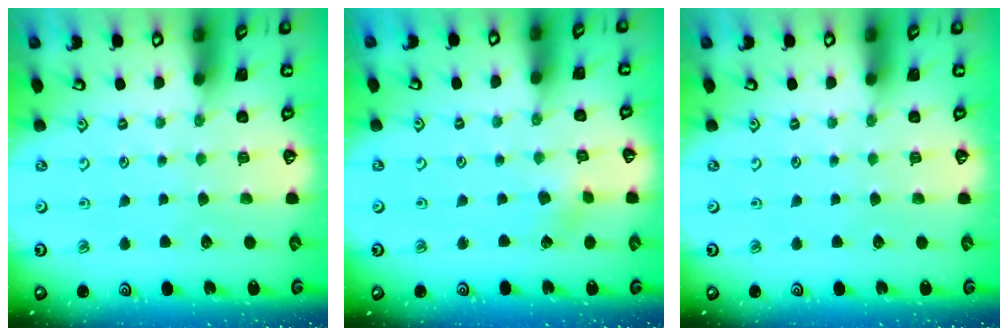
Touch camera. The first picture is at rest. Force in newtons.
{"total": 1.9, "press": 1.9, "slide": 0.2}
{"total": 0.0}